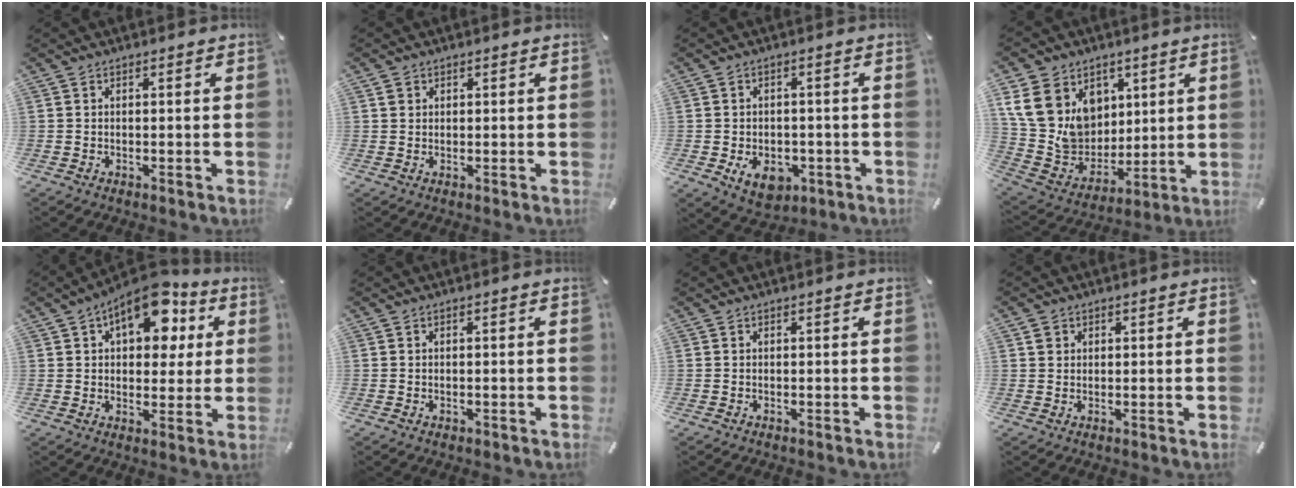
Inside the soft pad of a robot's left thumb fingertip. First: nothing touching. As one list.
[{"total": 1.3, "force": [0.5, 1.1, 0.2], "torque": [0.012, -0.003, 0.006]}, {"total": 7.5, "force": [-2.5, 5.5, 4.5], "torque": [-0.065, 0.004, -0.045]}, {"total": 17.3, "force": [6.5, 14.7, 6.4], "torque": [-0.137, -0.035, 0.132]}, {"total": 13.9, "force": [6.7, 8.1, 9.1], "torque": [-0.127, -0.024, 0.115]}, {"total": 0.5, "force": [-0.1, 0.3, 0.4], "torque": [-0.007, 0.001, -0.002]}, {"total": 0.0}, {"total": 1.7, "force": [0.6, 1.6, 0.3], "torque": [0.001, 0.001, 0.009]}]